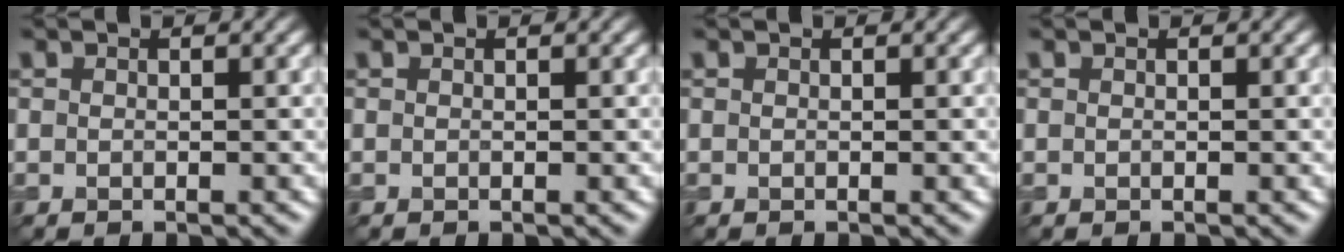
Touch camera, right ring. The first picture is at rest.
{"total": 0.0}
{"total": 0.0}
{"total": 0.0}